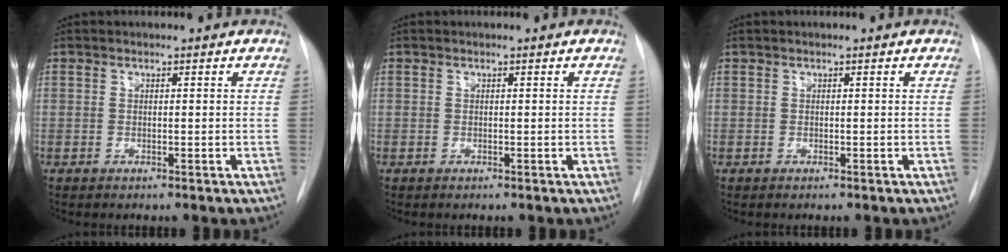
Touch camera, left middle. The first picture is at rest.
{"total": 0.0}
{"total": 0.0}